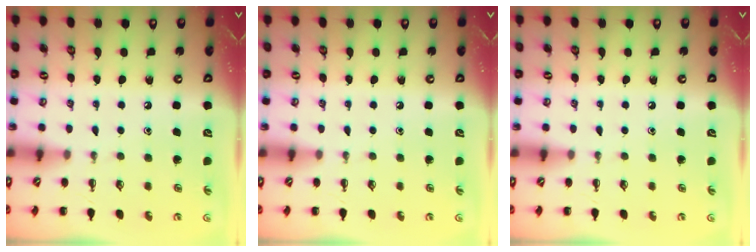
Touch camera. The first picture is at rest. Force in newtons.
{"total": 0.0}
{"total": 0.0}